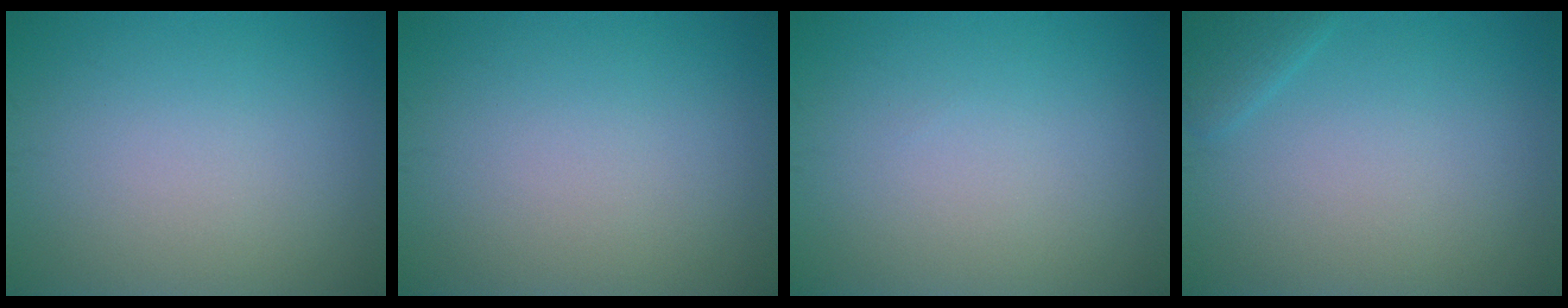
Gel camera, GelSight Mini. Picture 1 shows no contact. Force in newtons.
{"total": 0.0}
{"total": 0.0}
{"total": 1.3, "press": 1.3, "slide": 0.1}